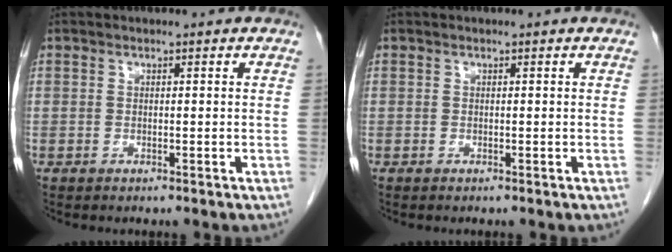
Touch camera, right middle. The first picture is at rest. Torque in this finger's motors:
{"motor_torque": [0.04, 0.00, 0.01, 0.00]}